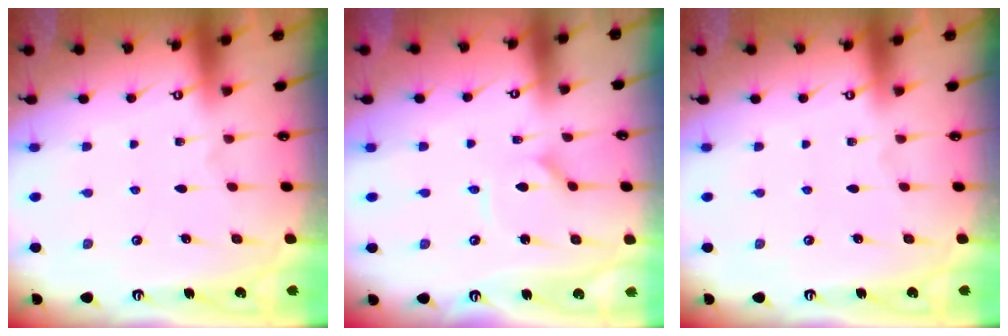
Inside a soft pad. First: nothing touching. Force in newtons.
{"total": 1.6, "press": 1.5, "slide": 0.2}
{"total": 0.0}